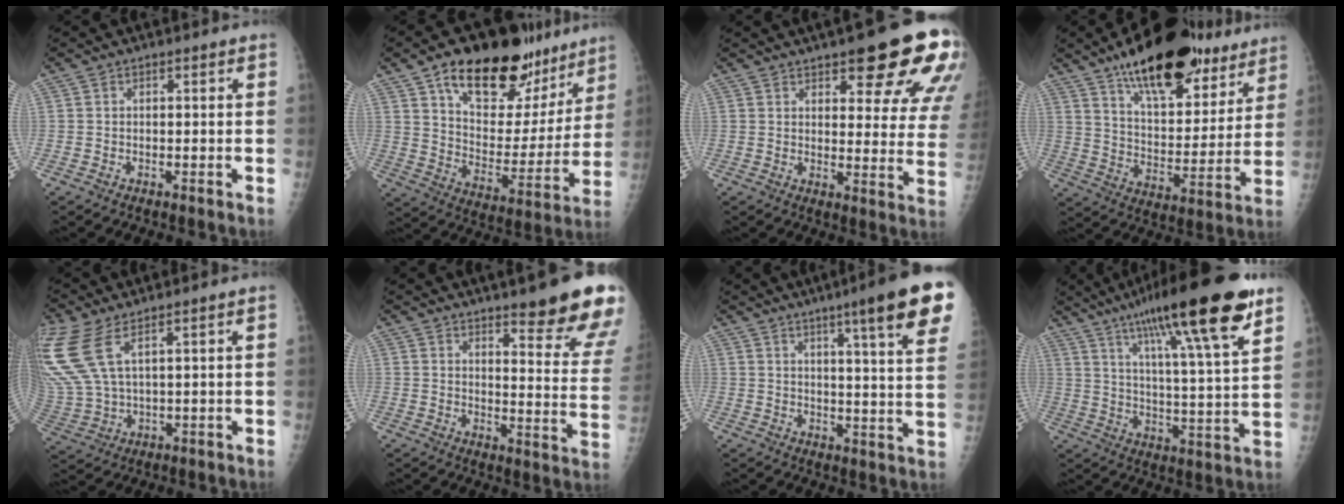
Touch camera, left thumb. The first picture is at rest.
{"total": 25.6, "force": [16.6, 12.9, 14.7], "torque": [-0.164, -0.061, 0.259]}
{"total": 19.5, "force": [11.1, 5.7, 14.9], "torque": [-0.153, -0.042, 0.135]}
{"total": 24.5, "force": [16.4, 10.3, 14.9], "torque": [-0.178, -0.063, 0.253]}
{"total": 13.7, "force": [6.6, 5.2, 10.8], "torque": [-0.291, -0.016, 0.145]}
{"total": 18.7, "force": [13.0, 3.3, 12.9], "torque": [-0.139, -0.076, 0.165]}
{"total": 17.8, "force": [10.4, 1.3, 14.4], "torque": [-0.174, -0.040, 0.124]}
{"total": 23.6, "force": [14.6, 2.9, 18.4], "torque": [-0.281, -0.035, 0.227]}